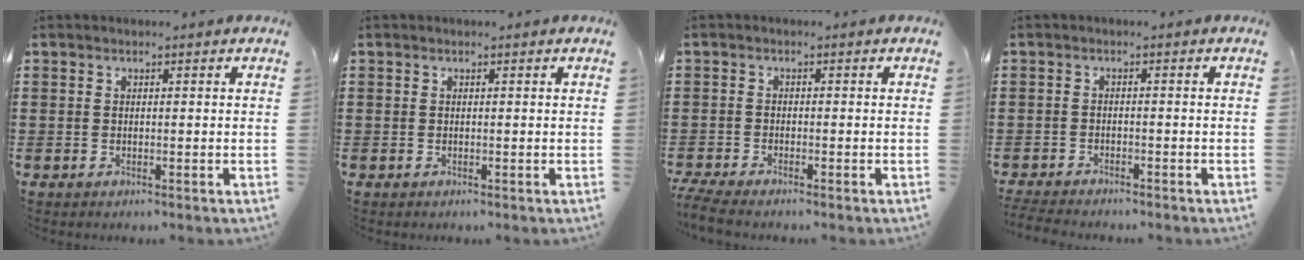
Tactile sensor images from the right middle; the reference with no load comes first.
{"total": 0.0}
{"total": 2.2, "force": [-2.0, 0.0, 1.0], "torque": [-0.030, -0.005, -0.044]}
{"total": 2.3, "force": [-2.2, 0.2, 0.2], "torque": [-0.016, -0.003, -0.050]}